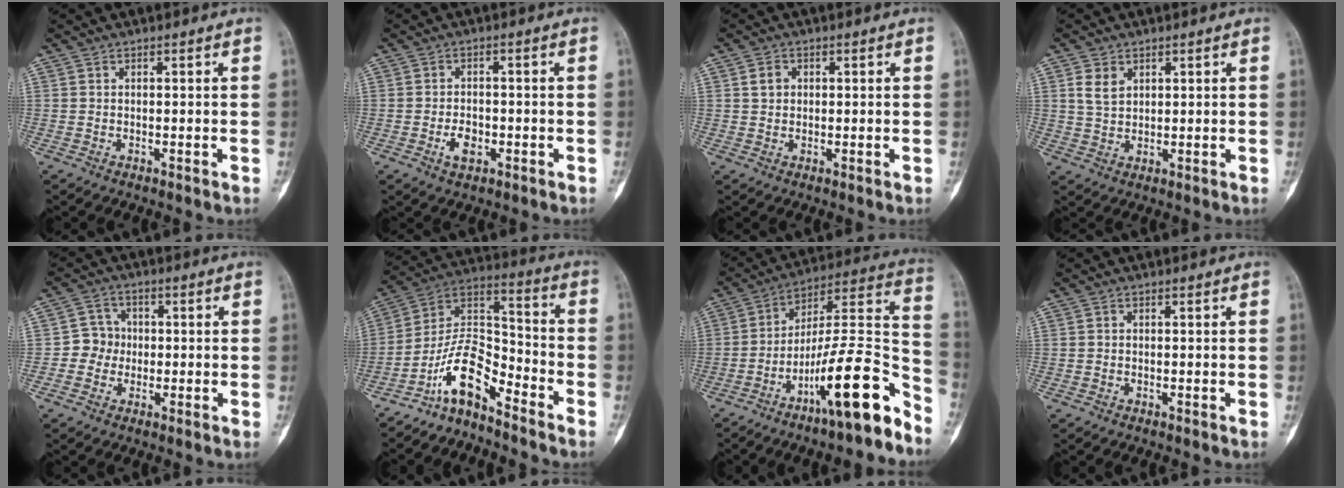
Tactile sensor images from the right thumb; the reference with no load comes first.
{"total": 3.8, "force": [-1.4, 2.3, 2.6], "torque": [-0.038, 0.005, -0.023]}
{"total": 2.5, "force": [0.6, 2.1, 1.2], "torque": [-0.013, 0.002, 0.010]}
{"total": 4.2, "force": [1.8, 2.9, 2.4], "torque": [-0.037, -0.006, 0.039]}
{"total": 4.8, "force": [-0.6, 4.6, 1.2], "torque": [0.014, 0.013, -0.021]}
{"total": 11.2, "force": [-8.0, 4.3, 6.6], "torque": [-0.114, 0.094, -0.159]}
{"total": 19.5, "force": [-12.1, 3.5, 14.9], "torque": [-0.236, 0.100, -0.198]}
{"total": 0.0}